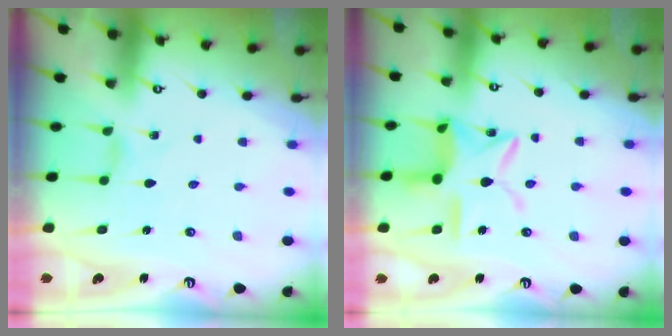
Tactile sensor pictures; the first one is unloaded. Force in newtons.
{"total": 13.3, "press": 13.3, "slide": 0.9}